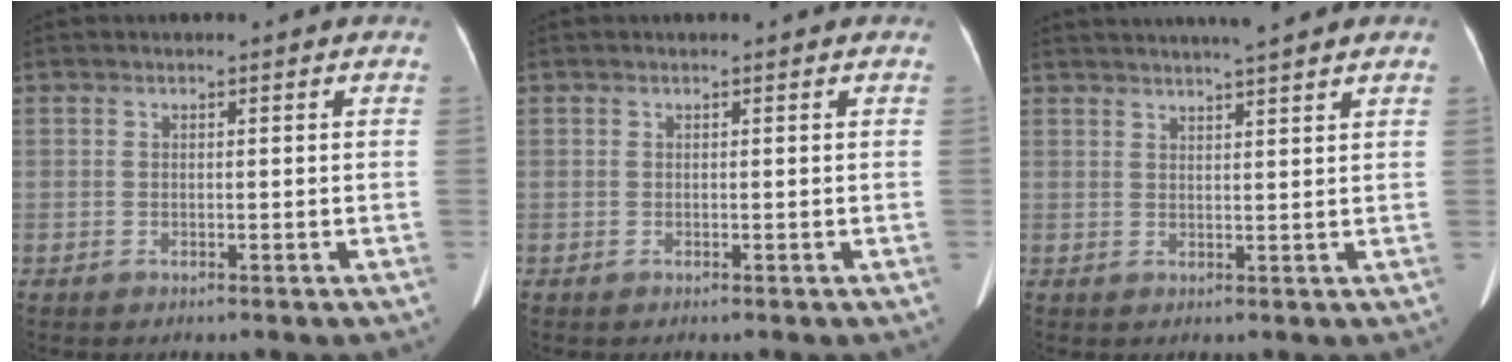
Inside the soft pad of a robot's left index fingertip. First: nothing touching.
{"total": 0.0}
{"total": 7.7, "force": [6.7, -0.5, 3.9], "torque": [-0.058, 0.026, 0.085]}